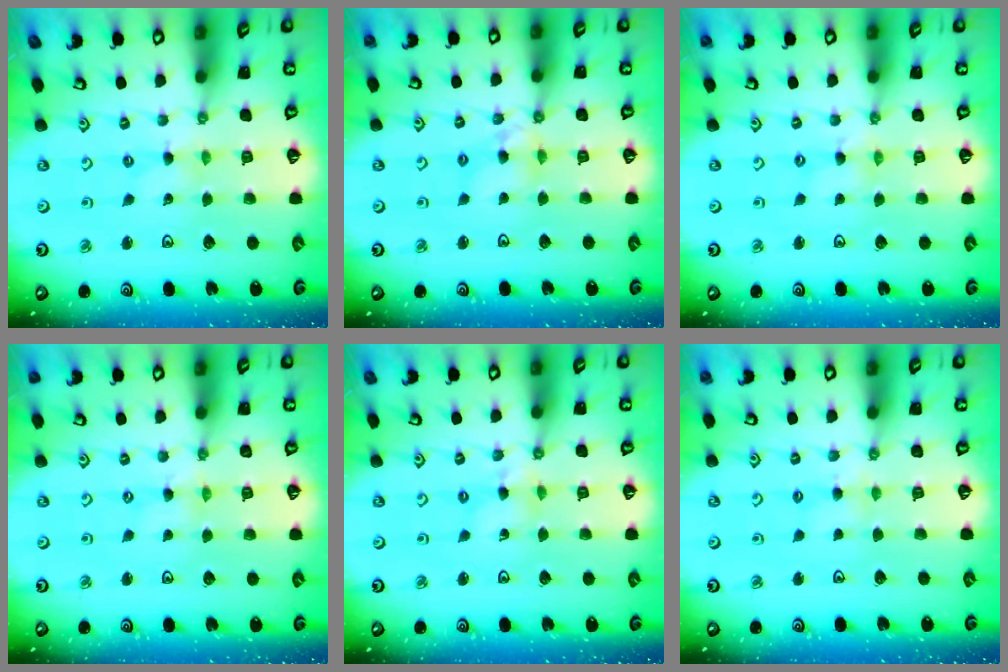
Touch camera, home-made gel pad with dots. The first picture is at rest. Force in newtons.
{"total": 6.6, "press": 6.6, "slide": 0.6}
{"total": 1.4, "press": 1.4, "slide": 0.2}
{"total": 0.0}
{"total": 2.9, "press": 2.8, "slide": 0.2}
{"total": 2.6, "press": 2.6, "slide": 0.5}